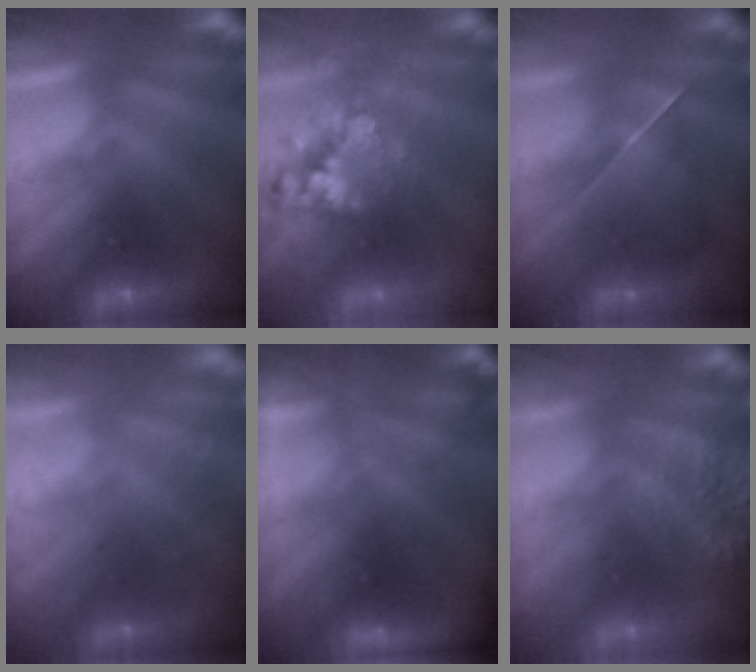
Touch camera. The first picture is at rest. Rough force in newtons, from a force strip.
{"total": 6.5}
{"total": 2.4}
{"total": 7.6}
{"total": 6.7}
{"total": 5.8}